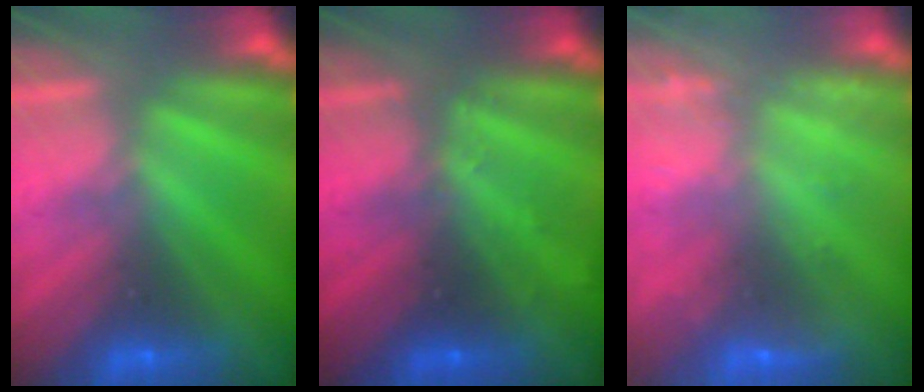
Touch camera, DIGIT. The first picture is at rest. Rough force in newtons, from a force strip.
{"total": 2.4}
{"total": 6.9}